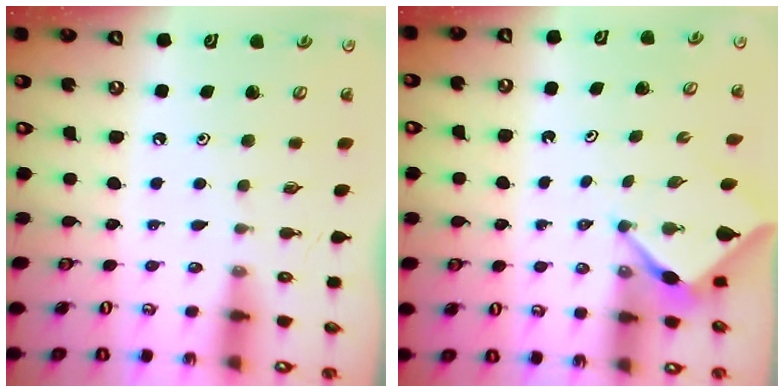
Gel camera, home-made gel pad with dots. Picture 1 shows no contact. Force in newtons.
{"total": 3.9, "press": 3.9, "slide": 0.3}